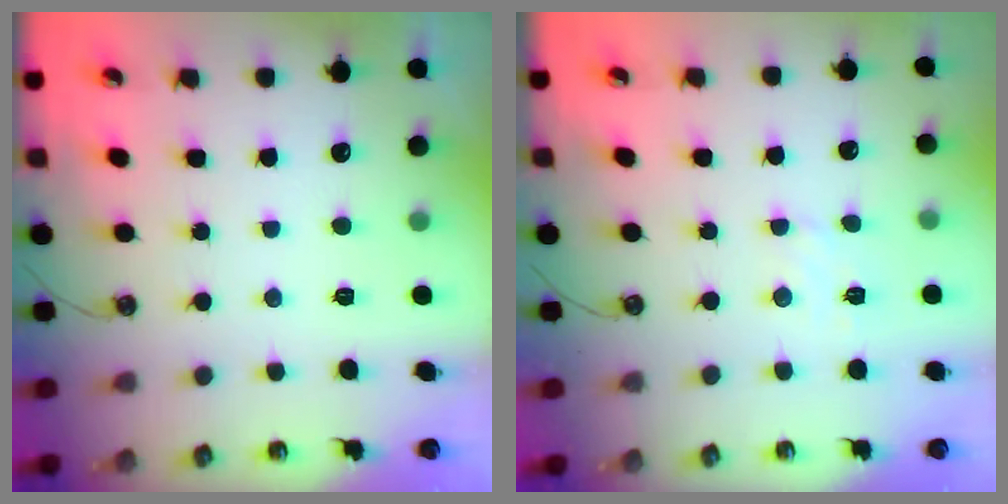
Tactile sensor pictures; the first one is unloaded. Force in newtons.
{"total": 4.1, "press": 4.1, "slide": 0.6}